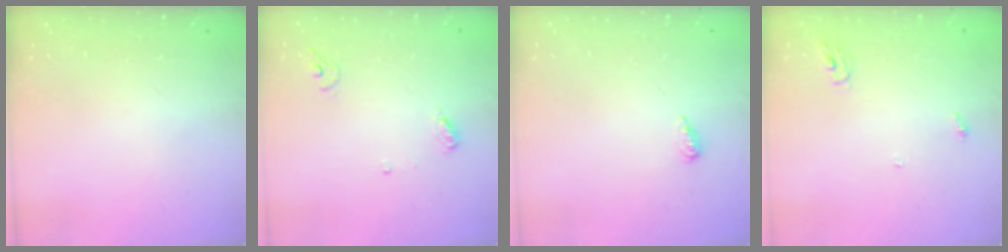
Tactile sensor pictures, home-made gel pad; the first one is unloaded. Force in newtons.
{"total": 5.0, "press": 5.0, "slide": 0.4}
{"total": 3.4, "press": 3.3, "slide": 0.5}
{"total": 4.0, "press": 4.0, "slide": 0.3}